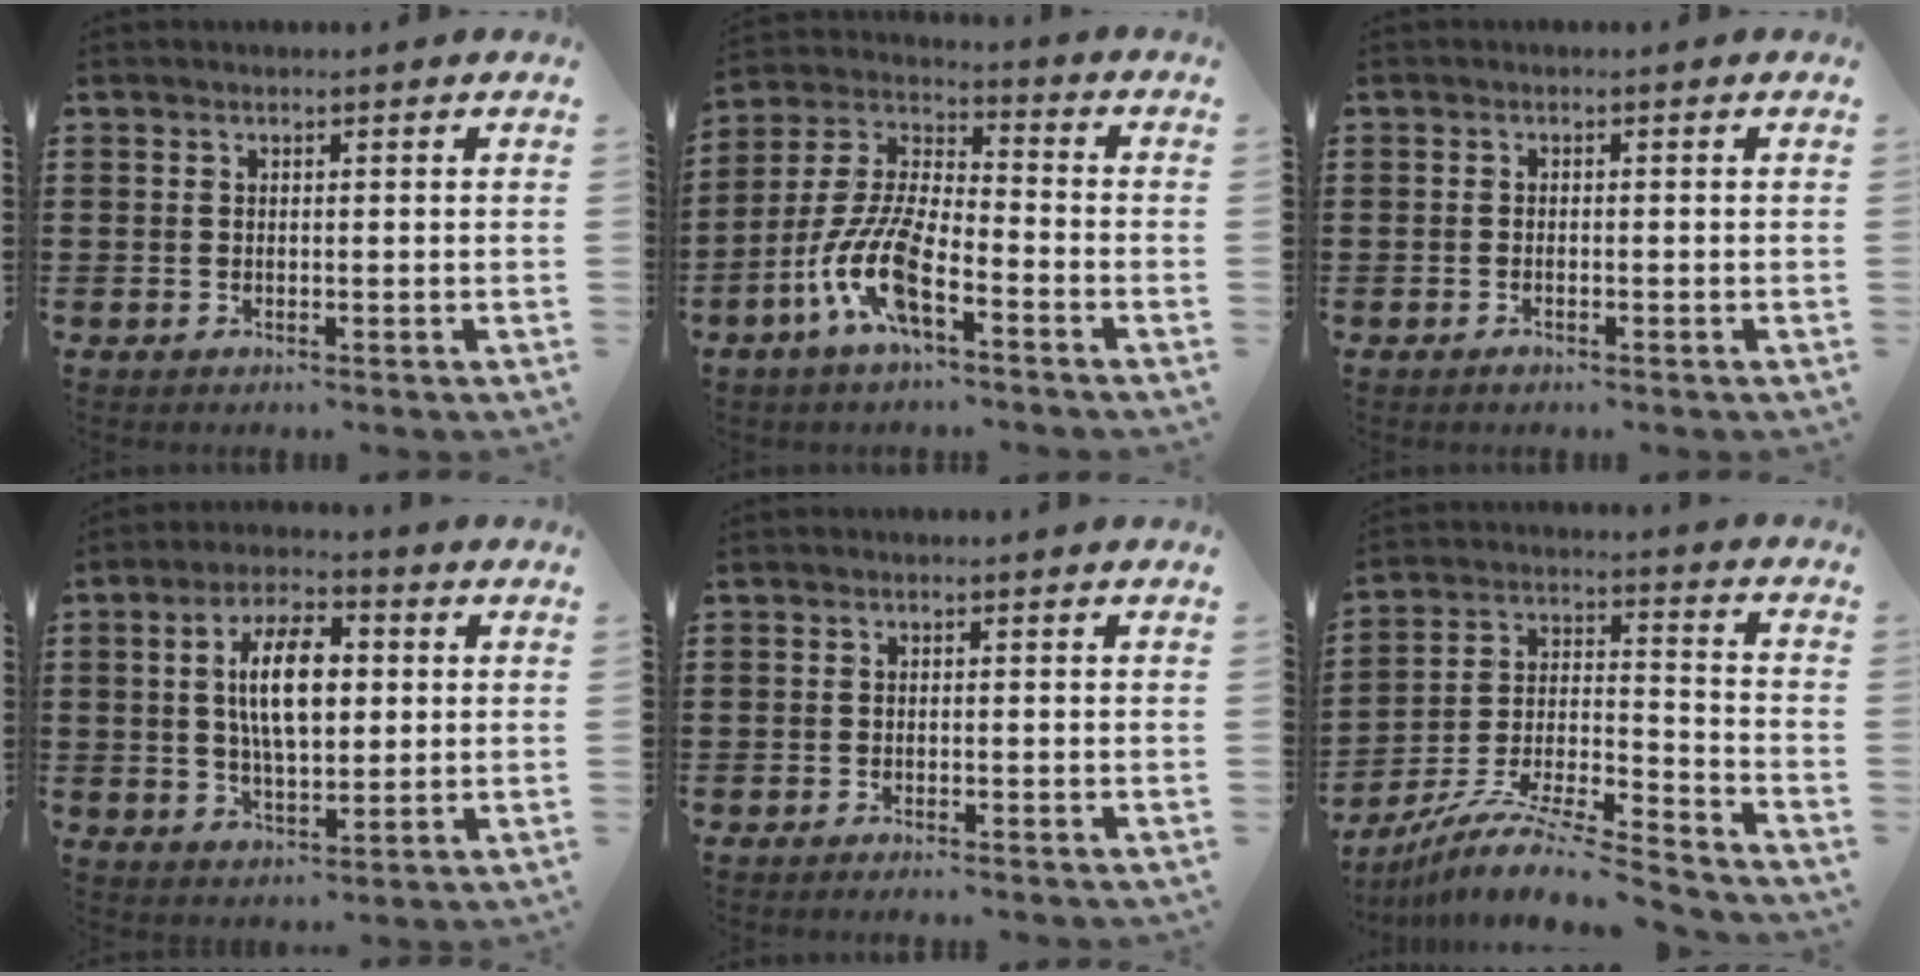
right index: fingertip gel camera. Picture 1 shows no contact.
{"total": 10.8, "force": [-5.6, 3.4, 8.6], "torque": [-0.212, -0.013, -0.112]}
{"total": 0.7, "force": [-0.5, 0.0, 0.4], "torque": [-0.011, -0.009, -0.007]}
{"total": 9.6, "force": [1.3, 4.0, 8.6], "torque": [-0.166, 0.009, 0.018]}
{"total": 1.0, "force": [-1.0, -0.2, 0.1], "torque": [-0.004, -0.002, -0.019]}
{"total": 9.9, "force": [-9.0, 0.6, 4.1], "torque": [-0.072, 0.005, -0.182]}